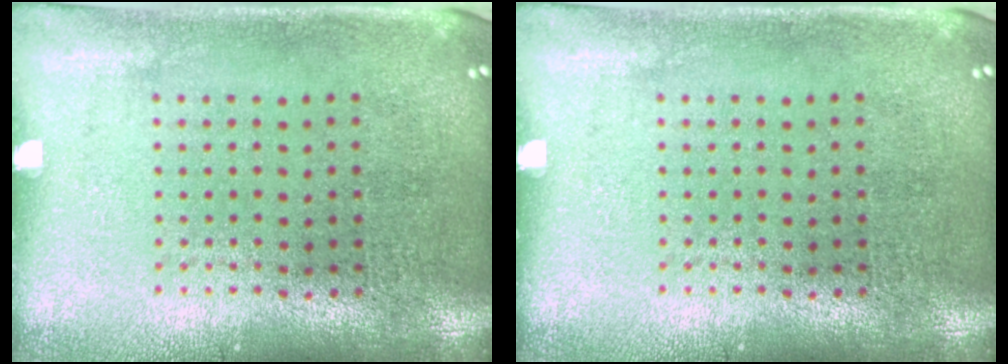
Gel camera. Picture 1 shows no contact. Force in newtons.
{"total": 0.0}